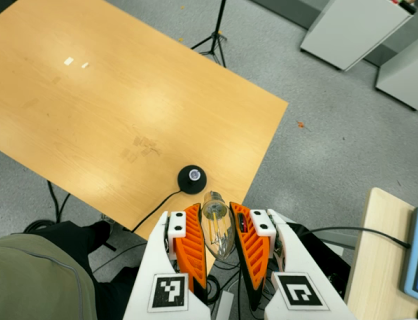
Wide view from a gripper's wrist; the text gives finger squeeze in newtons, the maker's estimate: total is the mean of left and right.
{"total": 21.7, "left": 24.5, "right": 18.9}